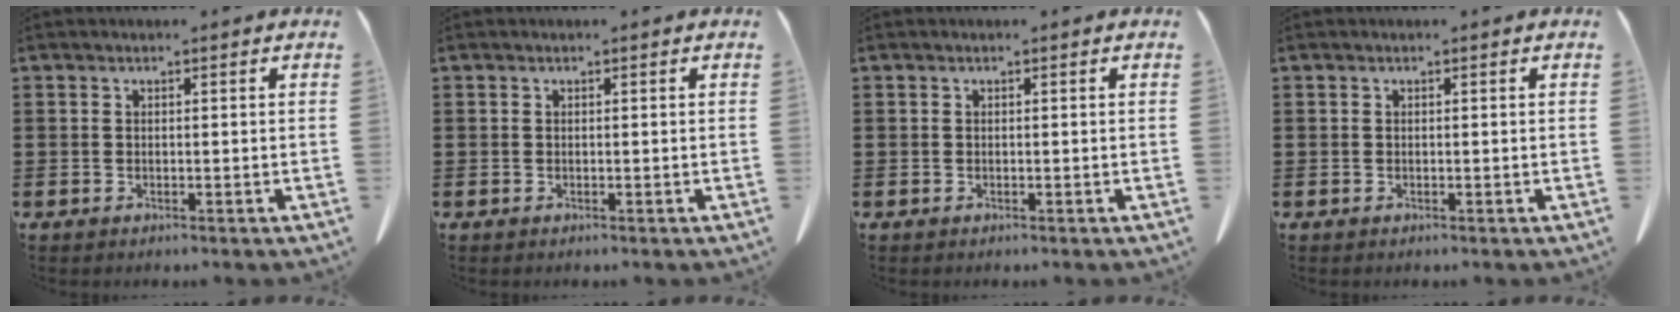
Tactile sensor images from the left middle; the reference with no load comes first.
{"total": 0.0}
{"total": 0.0}
{"total": 0.0}